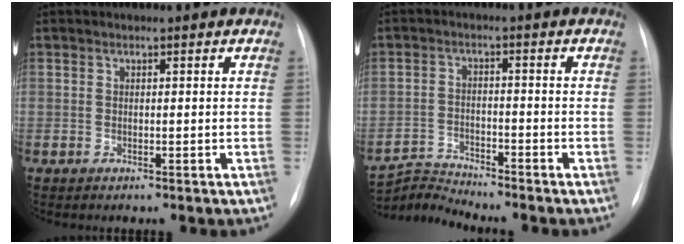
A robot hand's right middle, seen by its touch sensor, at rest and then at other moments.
{"total": 5.0, "force": [-4.5, -1.6, -1.7], "torque": [0.024, -0.012, -0.082]}